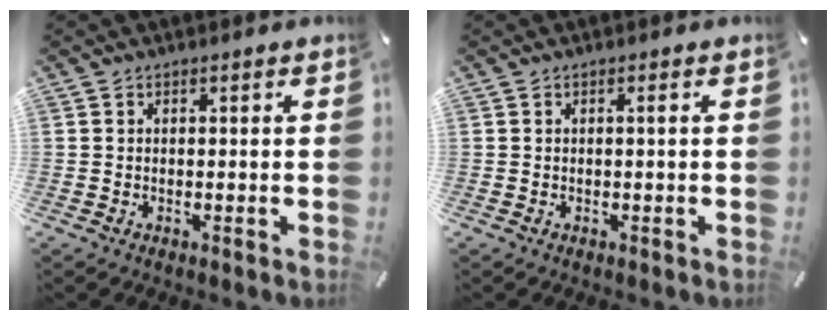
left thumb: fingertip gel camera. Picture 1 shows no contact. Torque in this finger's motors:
{"motor_torque": [-0.33, -0.12, 0.17, -0.21, 0.06]}